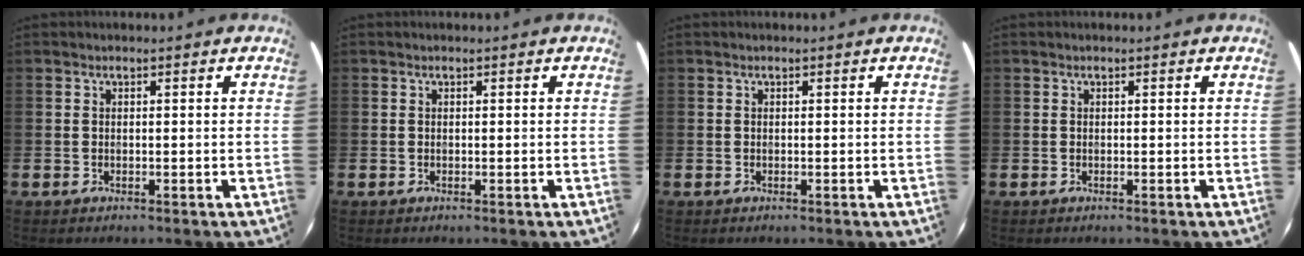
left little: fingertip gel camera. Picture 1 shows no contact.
{"total": 0.0}
{"total": 0.0}
{"total": 0.0}